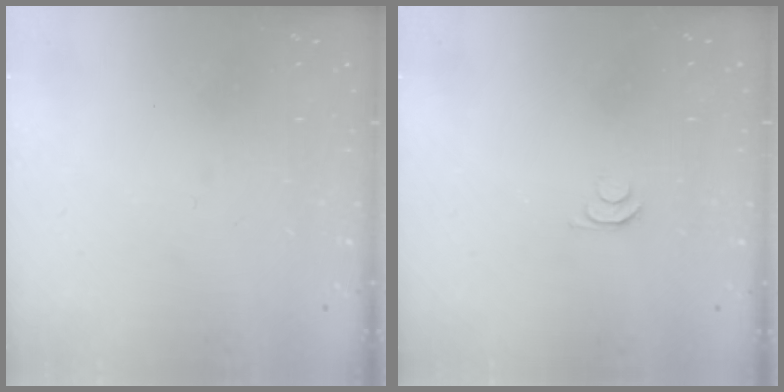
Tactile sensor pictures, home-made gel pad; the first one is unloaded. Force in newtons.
{"total": 4.3, "press": 4.3, "slide": 0.7}